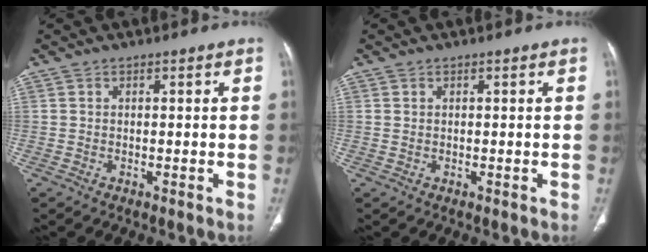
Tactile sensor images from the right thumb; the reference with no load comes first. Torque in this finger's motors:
{"motor_torque": [-0.24, -0.13, -0.26, 0.12, -0.08]}